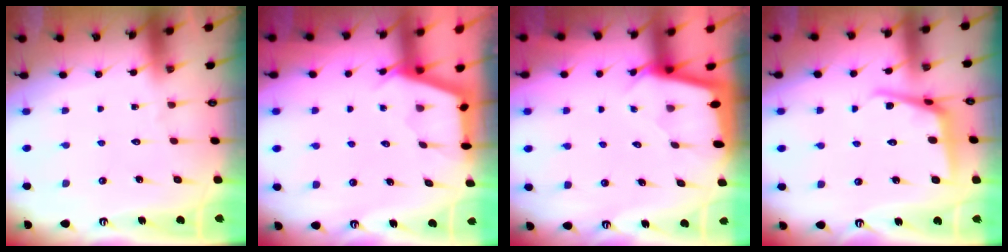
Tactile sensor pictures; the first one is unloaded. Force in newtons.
{"total": 2.8, "press": 2.8, "slide": 0.3}
{"total": 2.0, "press": 2.0, "slide": 0.1}
{"total": 8.6, "press": 8.5, "slide": 0.7}